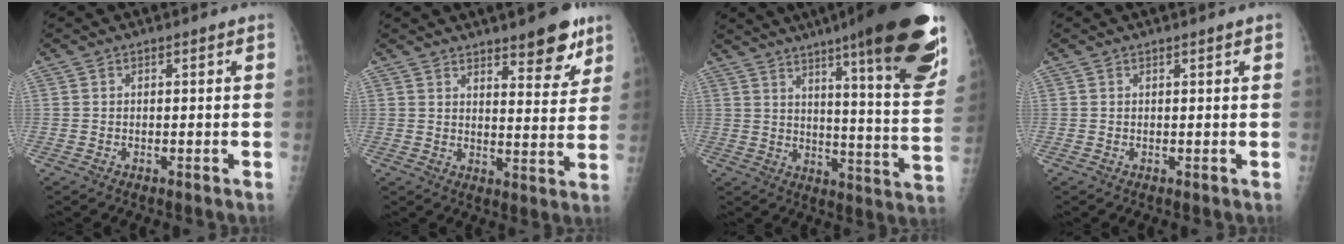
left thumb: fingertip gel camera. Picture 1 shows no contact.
{"total": 10.0, "force": [6.7, 3.1, 6.8], "torque": [-0.062, -0.041, 0.092]}
{"total": 27.8, "force": [17.2, 3.9, 21.5], "torque": [-0.254, -0.073, 0.238]}
{"total": 0.9, "force": [0.6, 0.0, 0.7], "torque": [-0.008, 0.001, 0.009]}